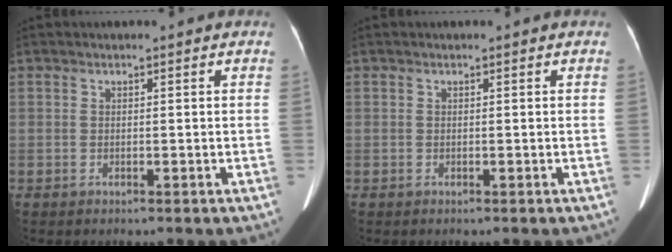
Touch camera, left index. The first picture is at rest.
{"total": 0.0}